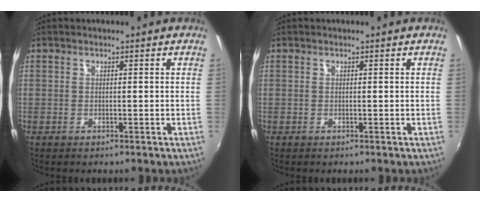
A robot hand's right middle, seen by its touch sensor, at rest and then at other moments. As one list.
[{"total": 0.0}]